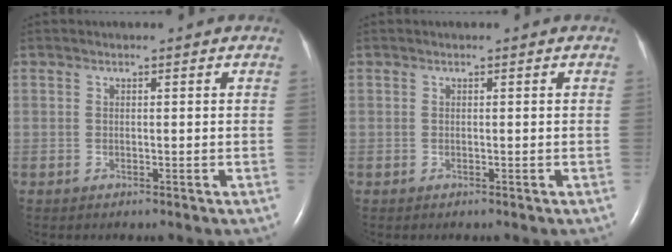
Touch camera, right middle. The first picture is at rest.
{"total": 0.0}